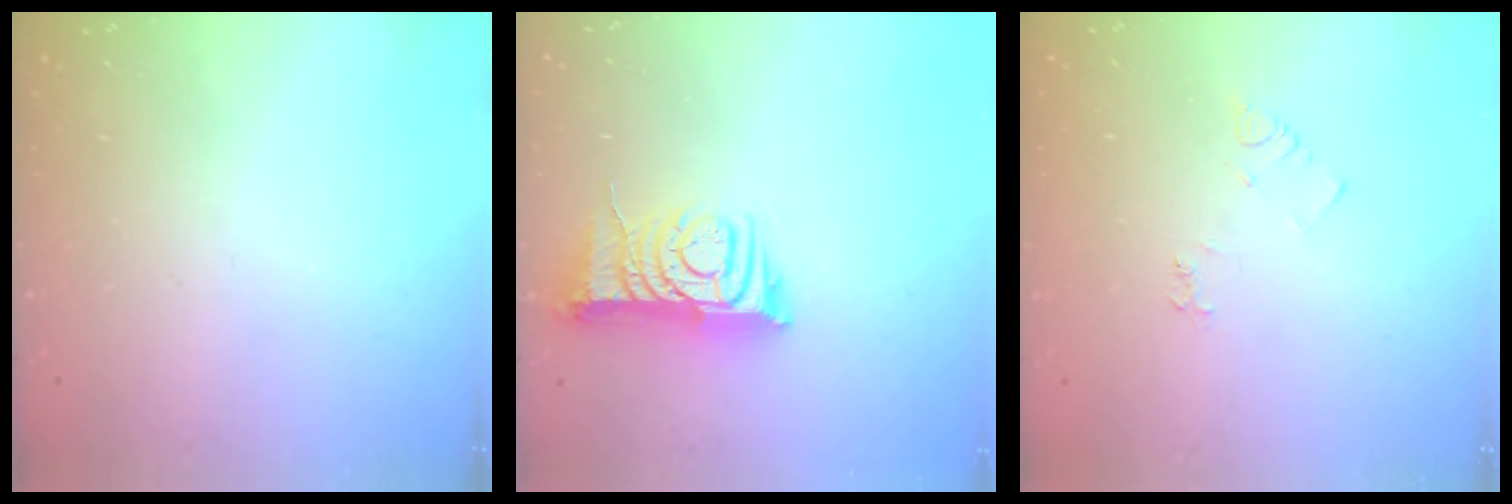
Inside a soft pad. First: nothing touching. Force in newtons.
{"total": 9.0, "press": 8.9, "slide": 1.0}
{"total": 4.0, "press": 3.9, "slide": 0.6}